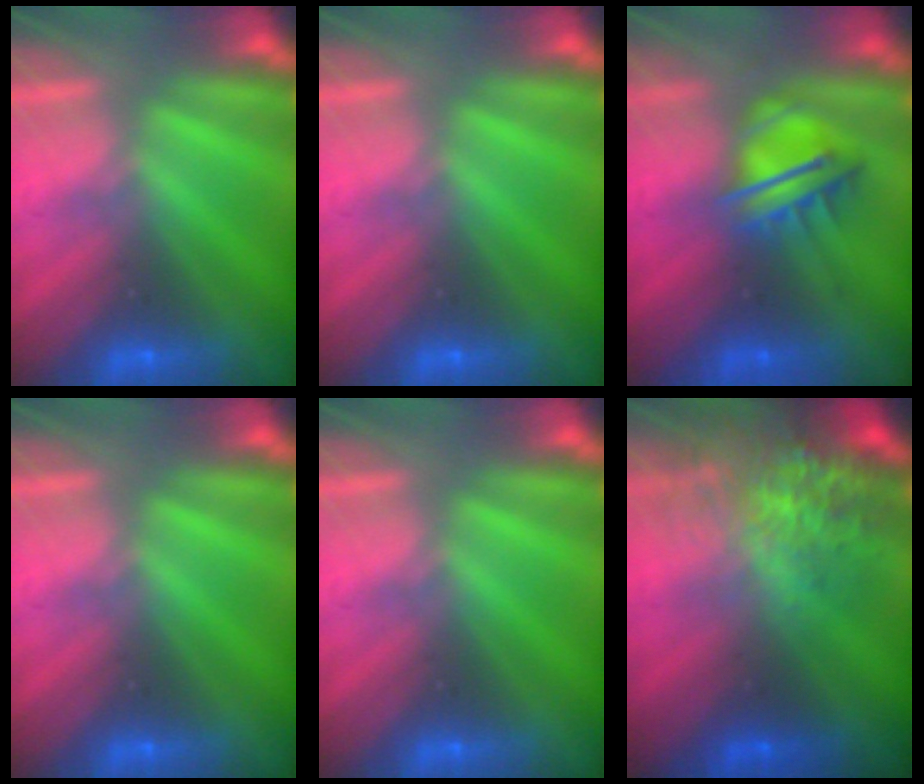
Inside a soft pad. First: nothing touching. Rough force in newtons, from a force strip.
{"total": 0.0}
{"total": 5.3}
{"total": 0.0}
{"total": 0.0}
{"total": 7.0}